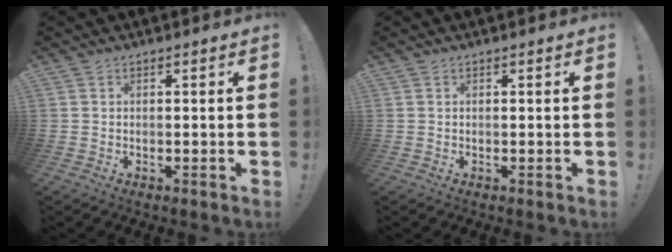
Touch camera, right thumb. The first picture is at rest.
{"total": 0.0}